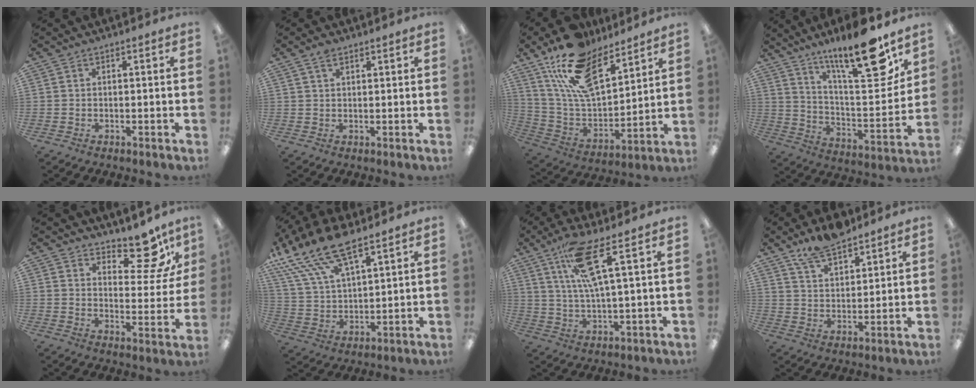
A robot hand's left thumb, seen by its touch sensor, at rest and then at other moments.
{"total": 2.7, "force": [1.8, 1.1, 1.6], "torque": [-0.035, 0.001, 0.033]}
{"total": 19.6, "force": [14.0, 8.6, 10.6], "torque": [-0.211, -0.070, 0.257]}
{"total": 20.3, "force": [14.8, 4.4, 13.1], "torque": [-0.213, -0.098, 0.239]}
{"total": 11.8, "force": [9.0, 4.9, 5.9], "torque": [-0.071, -0.064, 0.156]}
{"total": 18.5, "force": [13.0, 7.2, 11.0], "torque": [-0.236, -0.065, 0.231]}
{"total": 12.2, "force": [6.4, 1.7, 10.2], "torque": [-0.196, -0.004, 0.106]}
{"total": 9.8, "force": [8.0, 3.8, 4.1], "torque": [-0.068, -0.043, 0.146]}